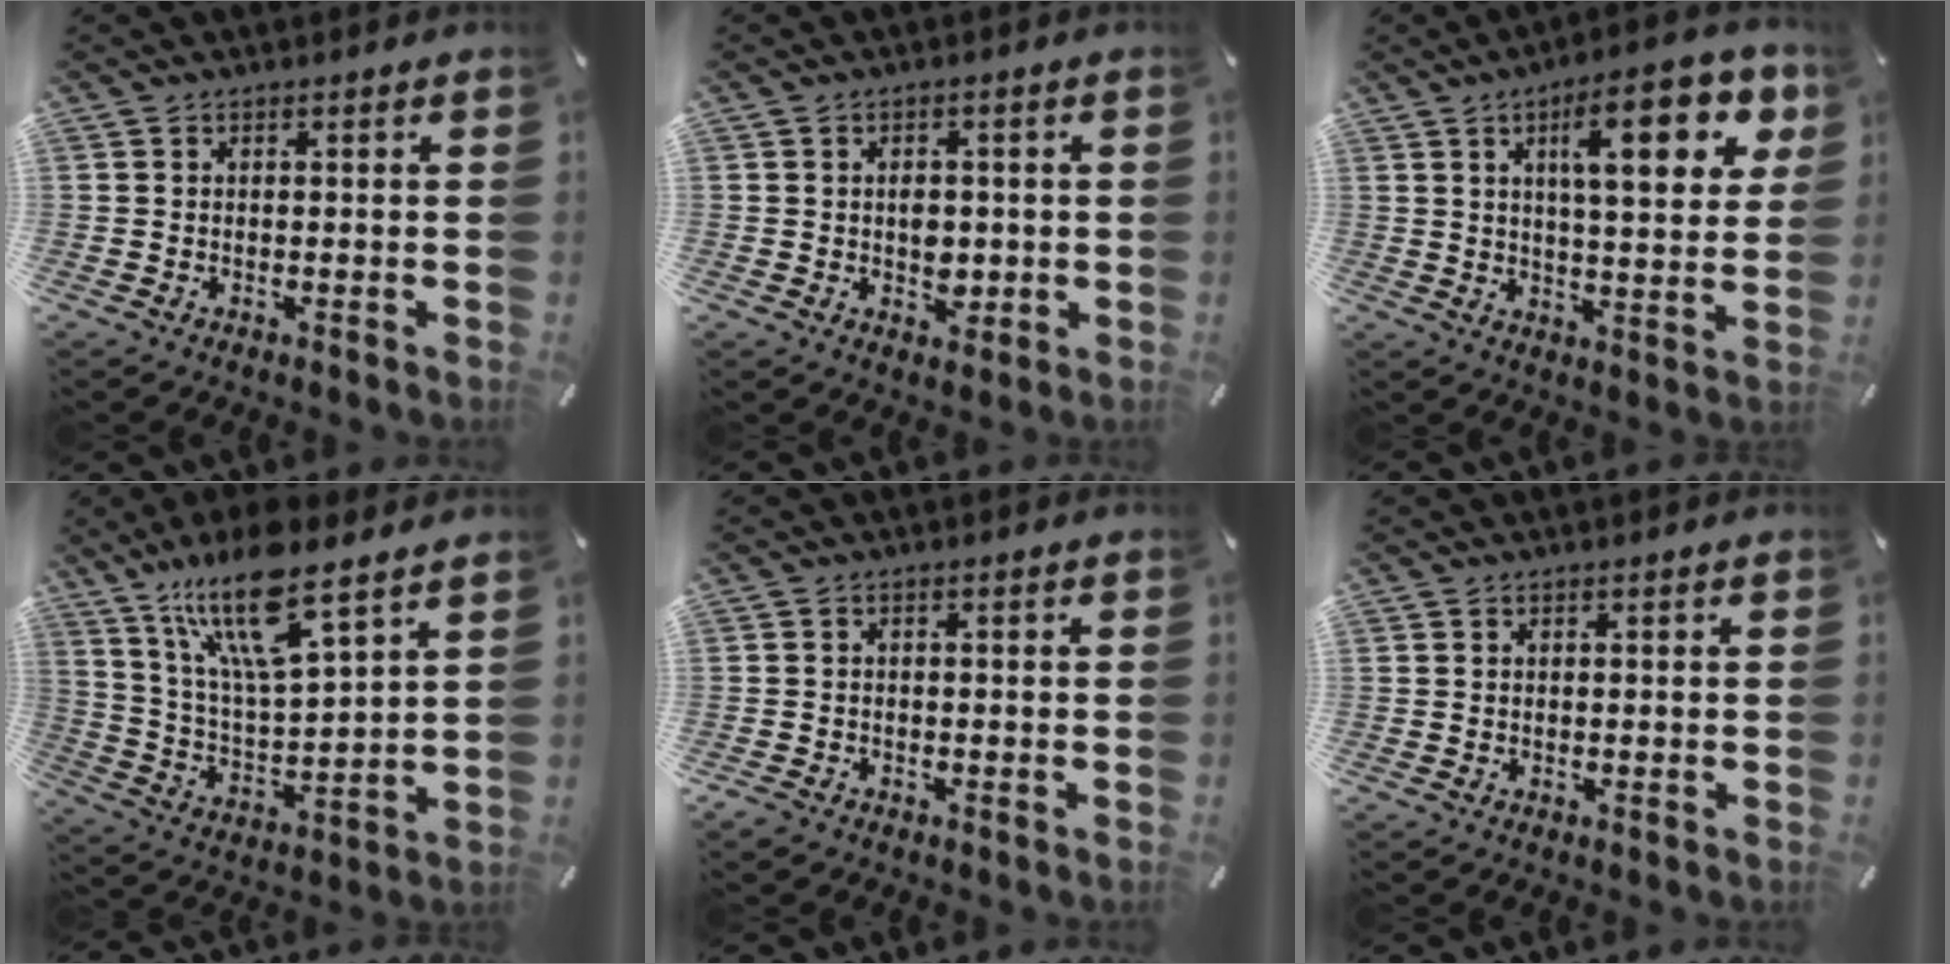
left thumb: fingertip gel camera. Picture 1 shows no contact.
{"total": 4.4, "force": [-0.3, 3.4, 2.8], "torque": [-0.026, -0.003, -0.008]}
{"total": 17.1, "force": [7.1, 5.9, 14.4], "torque": [-0.207, -0.016, 0.104]}
{"total": 17.0, "force": [12.0, 4.3, 11.2], "torque": [-0.228, -0.057, 0.204]}
{"total": 1.5, "force": [-1.1, 0.8, 0.5], "torque": [-0.007, 0.006, -0.023]}
{"total": 0.0}